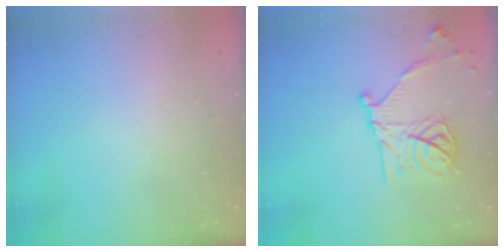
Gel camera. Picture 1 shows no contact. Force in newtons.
{"total": 18.2, "press": 18.2, "slide": 1.2}